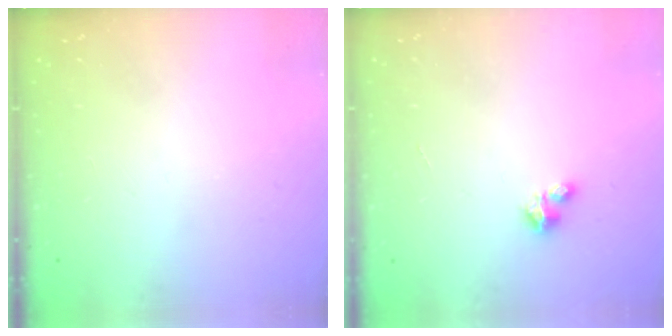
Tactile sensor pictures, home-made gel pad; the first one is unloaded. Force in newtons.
{"total": 2.0, "press": 2.0, "slide": 0.3}